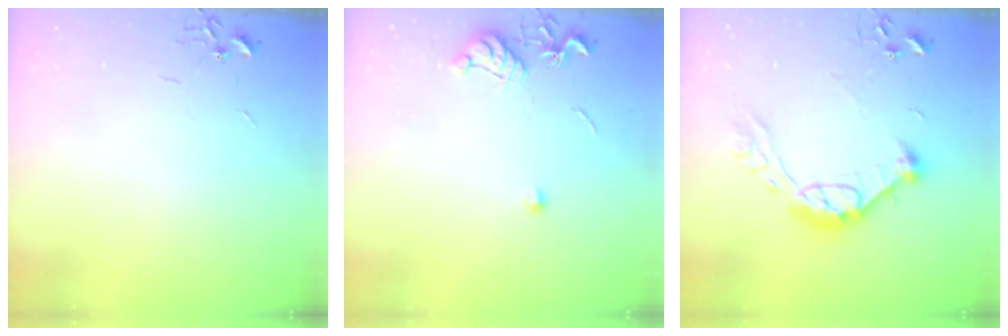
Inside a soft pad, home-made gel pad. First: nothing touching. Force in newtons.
{"total": 8.1, "press": 8.1, "slide": 0.4}
{"total": 15.1, "press": 15.0, "slide": 1.0}